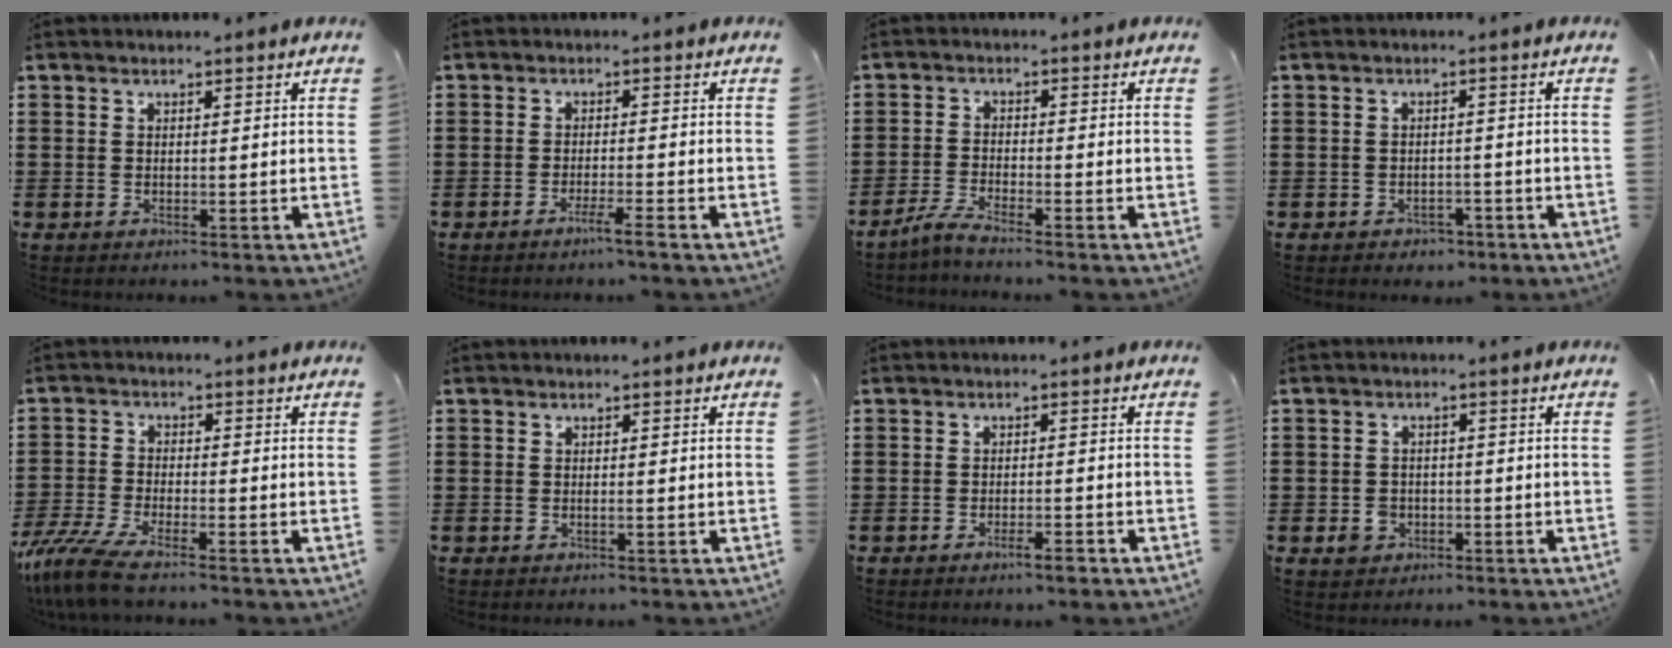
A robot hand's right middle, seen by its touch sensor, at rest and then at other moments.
{"total": 2.7, "force": [-2.0, -0.3, 1.9], "torque": [-0.028, -0.001, -0.036]}
{"total": 3.0, "force": [-2.6, -0.3, 1.5], "torque": [-0.047, -0.007, -0.056]}
{"total": 1.6, "force": [-1.4, 0.7, 0.0], "torque": [-0.006, 0.002, -0.032]}
{"total": 5.6, "force": [-4.6, 0.4, 3.2], "torque": [-0.094, -0.025, -0.097]}
{"total": 0.0}
{"total": 2.3, "force": [-1.5, 0.3, 1.7], "torque": [-0.026, 0.003, -0.028]}
{"total": 2.7, "force": [-1.1, 2.2, 1.2], "torque": [-0.034, -0.001, -0.024]}